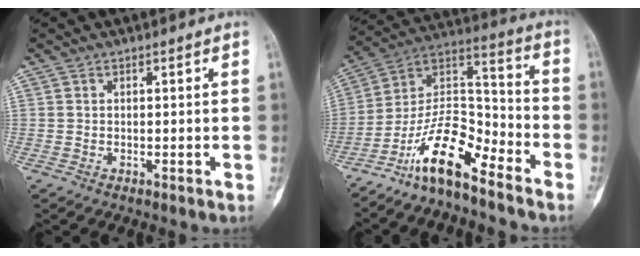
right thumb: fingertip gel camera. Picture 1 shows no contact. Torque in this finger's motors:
{"motor_torque": [0.32, 0.23, 1.33, -1.42, 0.31]}